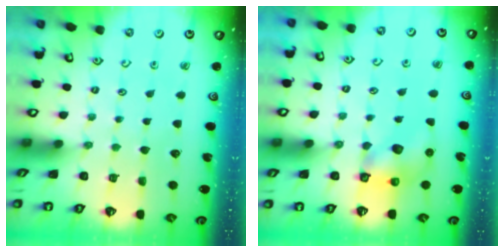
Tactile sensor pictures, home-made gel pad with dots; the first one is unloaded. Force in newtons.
{"total": 7.9, "press": 7.8, "slide": 0.5}